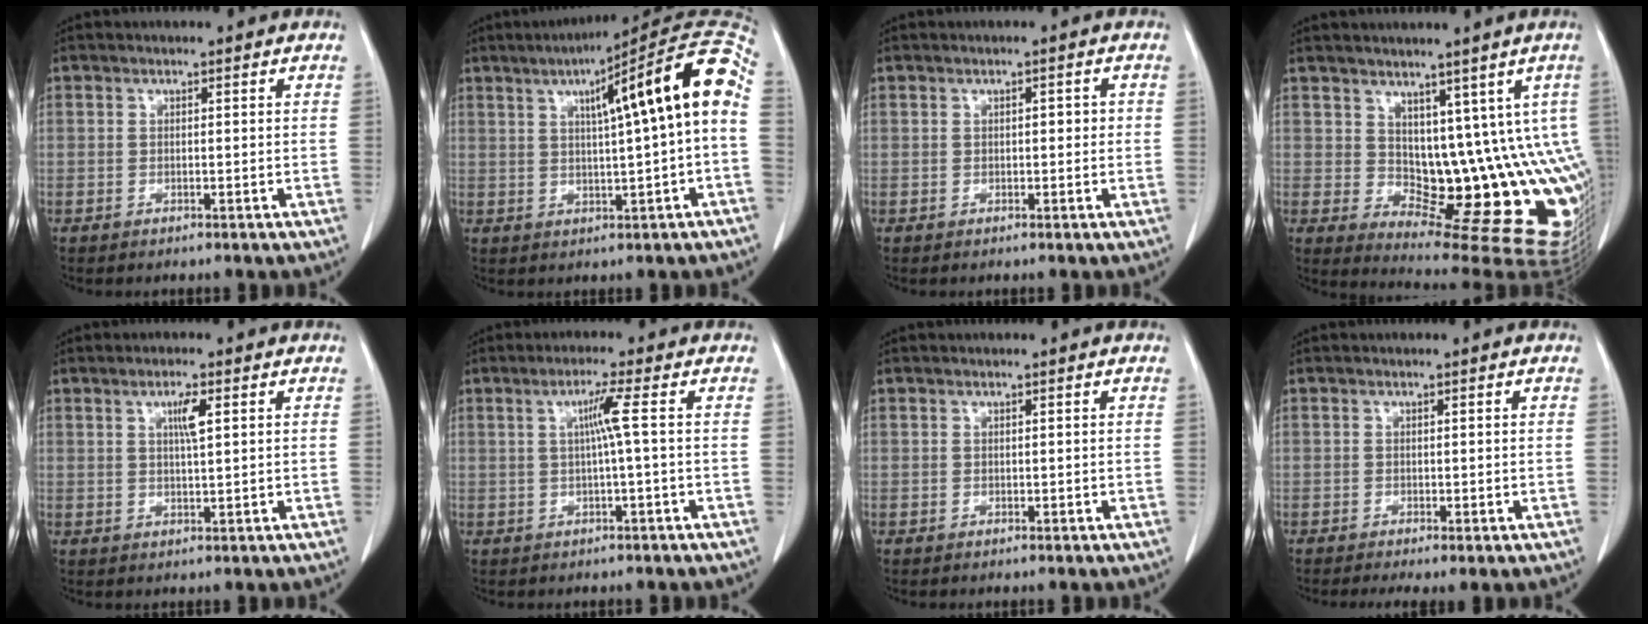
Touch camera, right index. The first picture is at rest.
{"total": 15.5, "force": [2.8, 0.5, 15.2], "torque": [-0.211, 0.040, 0.035]}
{"total": 1.4, "force": [0.1, 0.8, 1.1], "torque": [-0.012, 0.009, 0.003]}
{"total": 14.4, "force": [2.8, 7.2, 12.1], "torque": [-0.140, -0.004, 0.059]}
{"total": 3.1, "force": [1.3, 0.3, 2.8], "torque": [-0.050, 0.000, 0.023]}
{"total": 3.4, "force": [0.5, -0.9, 3.3], "torque": [-0.064, 0.004, 0.011]}
{"total": 0.0}
{"total": 2.6, "force": [-0.8, 0.7, 2.3], "torque": [-0.040, -0.005, -0.007]}